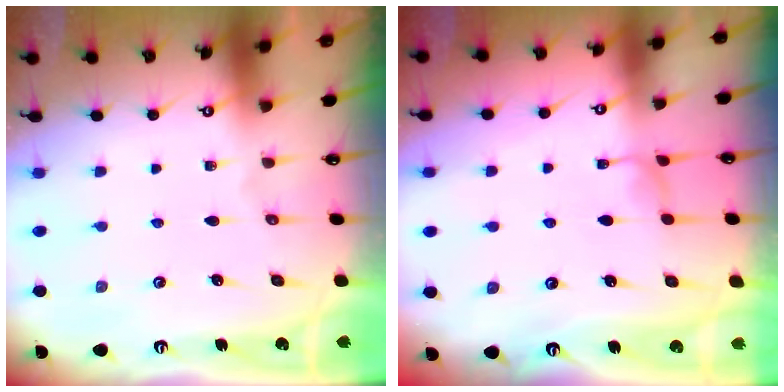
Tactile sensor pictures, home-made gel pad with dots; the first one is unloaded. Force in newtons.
{"total": 0.8, "press": 0.0, "slide": 0.8}